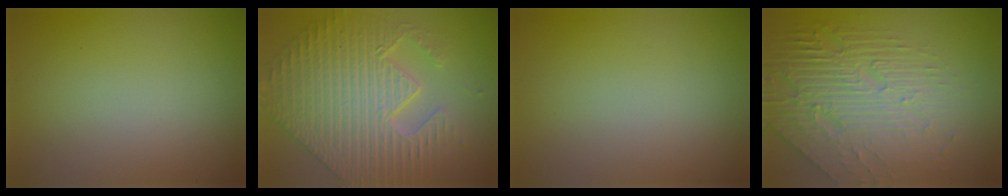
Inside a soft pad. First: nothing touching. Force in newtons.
{"total": 7.0, "press": 5.8, "slide": 3.9}
{"total": 0.0}
{"total": 6.3, "press": 5.1, "slide": 3.7}